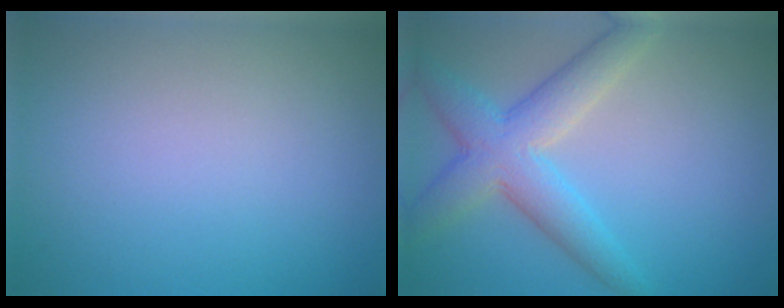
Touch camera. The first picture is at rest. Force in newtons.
{"total": 5.6, "press": 5.6, "slide": 0.1}